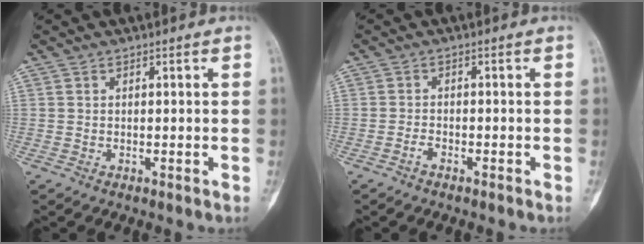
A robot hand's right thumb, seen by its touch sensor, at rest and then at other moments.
{"total": 1.3, "force": [-1.1, 0.4, 0.6], "torque": [-0.017, 0.005, -0.023]}